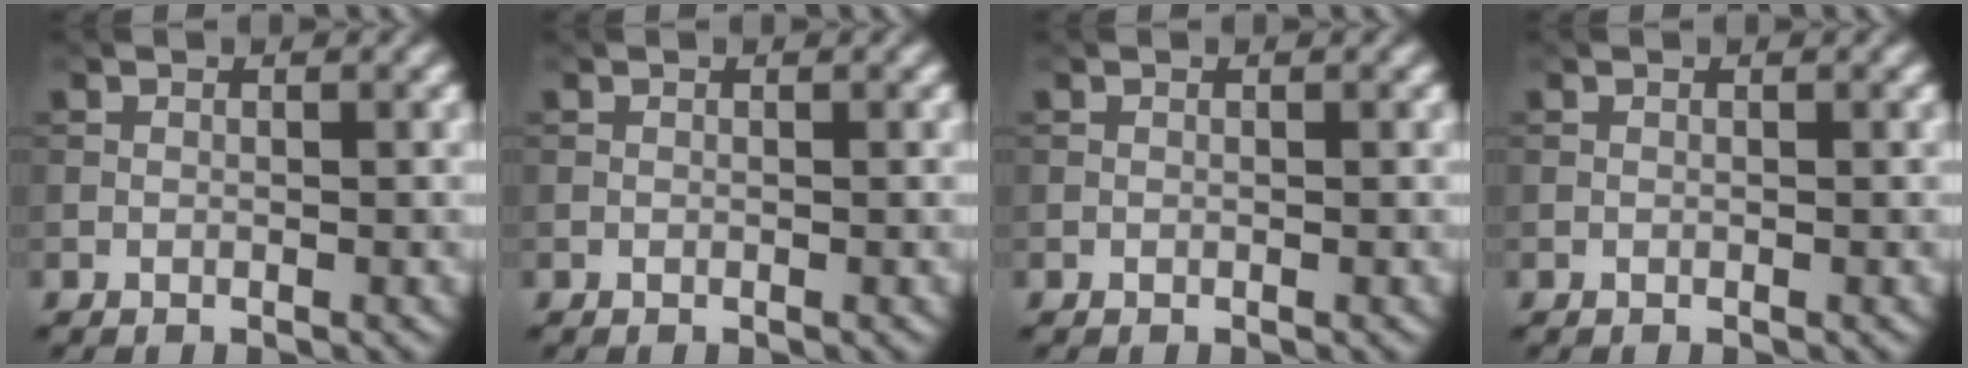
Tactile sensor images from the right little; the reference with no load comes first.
{"total": 0.0}
{"total": 0.0}
{"total": 0.0}